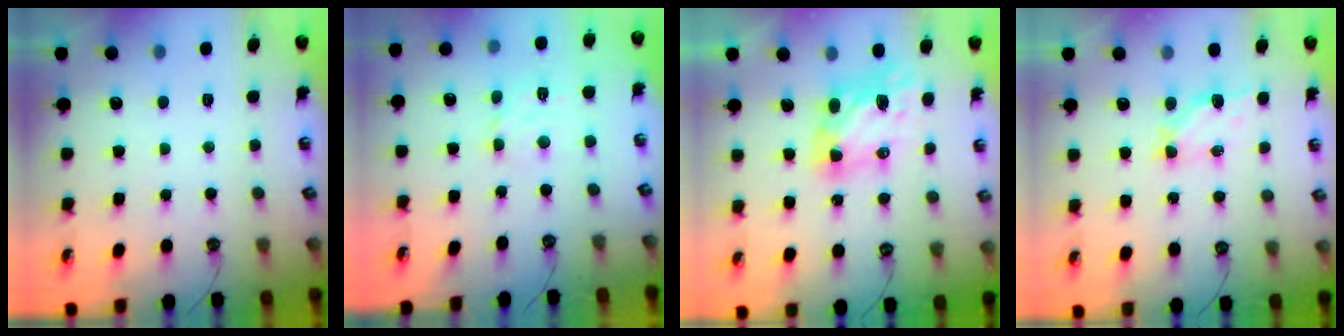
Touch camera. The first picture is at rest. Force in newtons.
{"total": 4.2, "press": 4.2, "slide": 0.3}
{"total": 7.4, "press": 7.4, "slide": 0.6}
{"total": 5.3, "press": 5.2, "slide": 0.3}